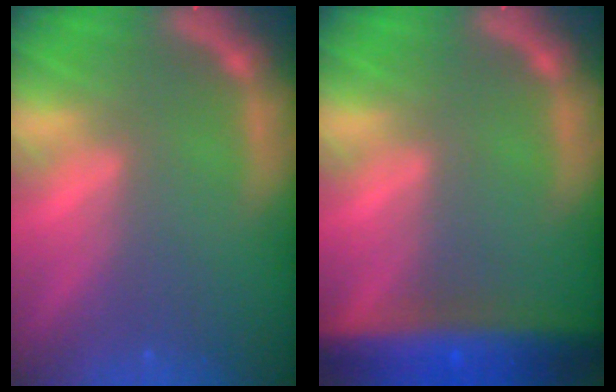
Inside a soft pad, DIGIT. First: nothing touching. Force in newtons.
{"total": 9.5}